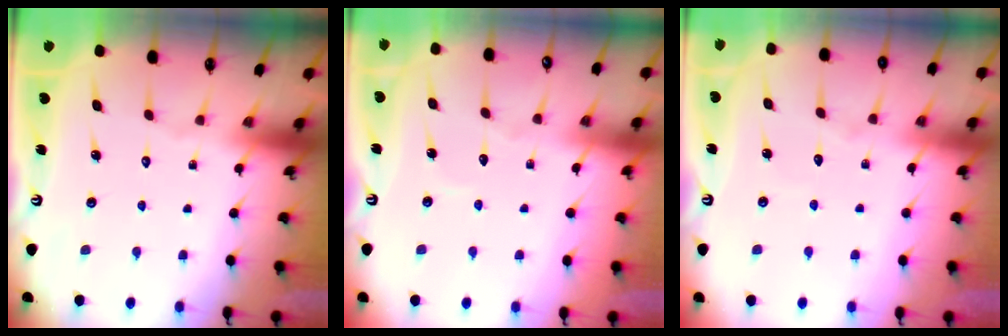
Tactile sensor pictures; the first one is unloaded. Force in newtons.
{"total": 2.6, "press": 2.6, "slide": 0.3}
{"total": 4.2, "press": 4.1, "slide": 0.3}